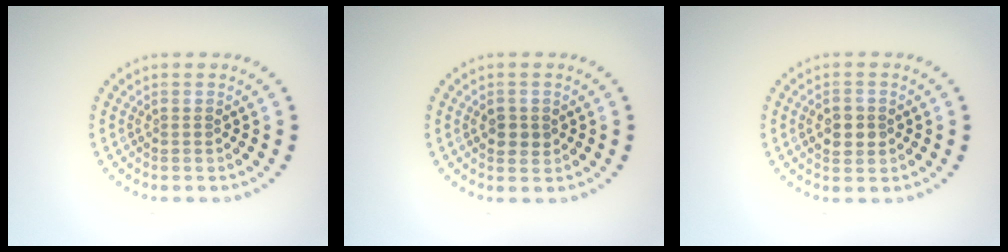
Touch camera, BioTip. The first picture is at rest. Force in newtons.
{"total": 1.7, "press": 1.7, "slide": 0.2}
{"total": 3.0, "press": 3.0, "slide": 0.2}